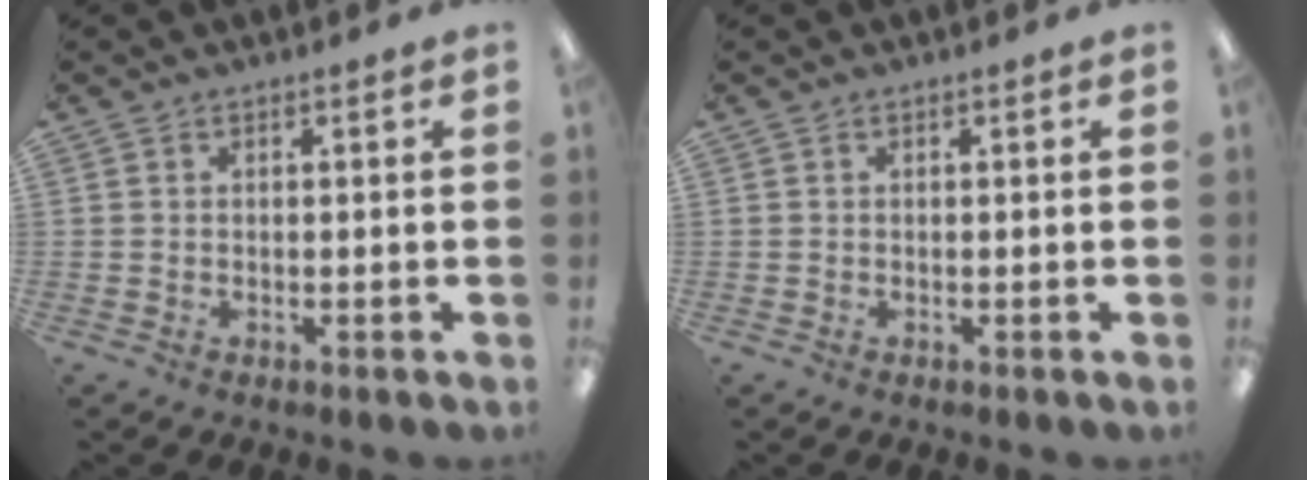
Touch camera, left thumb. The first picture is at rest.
{"total": 0.0}